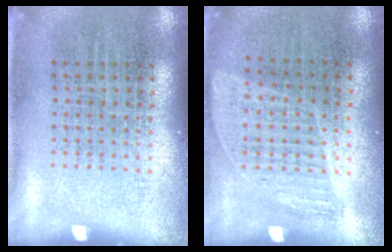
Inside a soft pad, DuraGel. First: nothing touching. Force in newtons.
{"total": 0.9, "press": 0.8, "slide": 0.4}